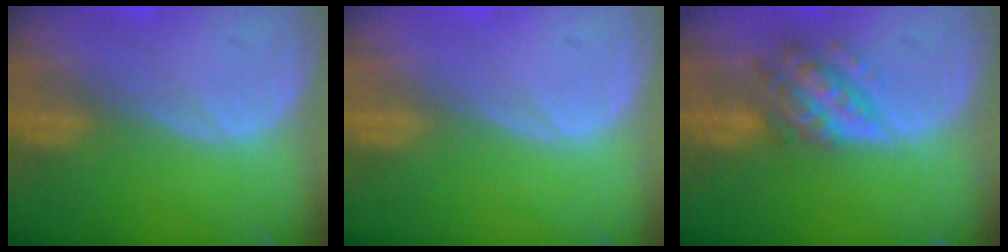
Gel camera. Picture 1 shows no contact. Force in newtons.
{"total": 0.0}
{"total": 6.3, "press": 5.7, "slide": 2.7}